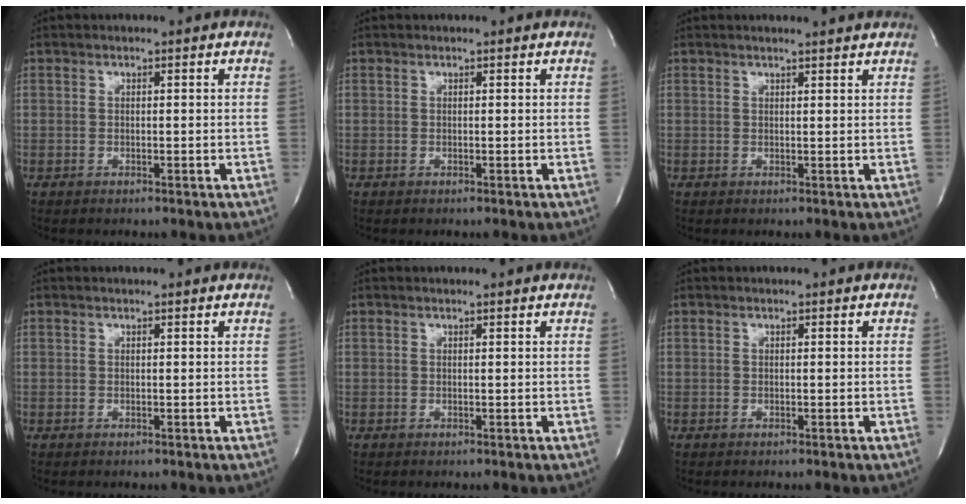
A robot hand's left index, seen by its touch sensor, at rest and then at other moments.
{"total": 0.0}
{"total": 3.9, "force": [3.7, -0.1, 1.2], "torque": [-0.019, 0.004, 0.038]}
{"total": 2.0, "force": [2.0, 0.1, 0.5], "torque": [-0.013, 0.010, 0.017]}
{"total": 2.5, "force": [2.5, 0.1, 0.6], "torque": [-0.013, 0.011, 0.022]}
{"total": 0.0}